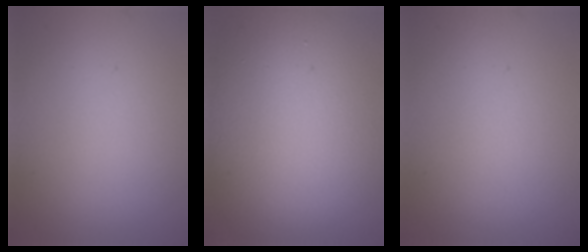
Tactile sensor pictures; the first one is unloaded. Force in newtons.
{"total": 17.0, "press": 16.9, "slide": 1.2}
{"total": 0.0}